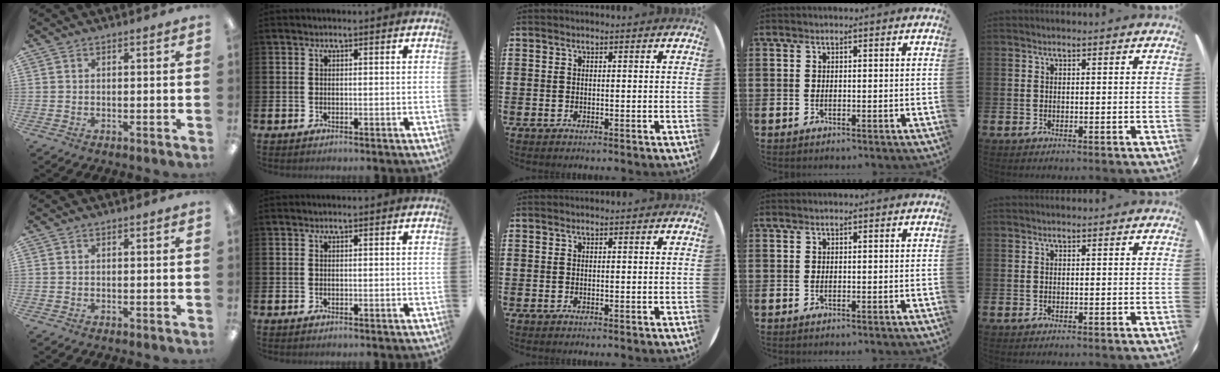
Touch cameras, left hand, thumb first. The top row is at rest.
{}